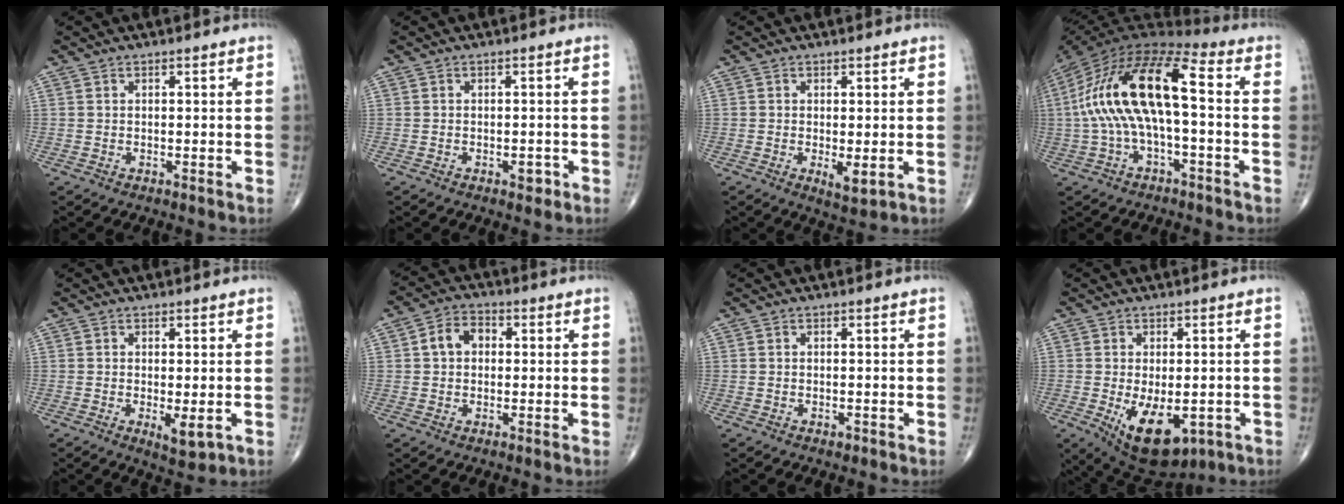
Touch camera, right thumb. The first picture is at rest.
{"total": 1.7, "force": [-0.9, 1.0, 1.1], "torque": [-0.008, 0.004, -0.011]}
{"total": 3.3, "force": [-0.6, 1.2, 3.0], "torque": [-0.048, -0.011, -0.006]}
{"total": 18.5, "force": [0.1, 7.0, 17.1], "torque": [-0.342, 0.053, -0.005]}
{"total": 3.7, "force": [-0.9, 1.3, 3.4], "torque": [-0.051, -0.012, -0.009]}
{"total": 5.7, "force": [0.7, 4.3, 3.6], "torque": [-0.054, 0.019, 0.004]}
{"total": 0.7, "force": [-0.4, 0.4, 0.4], "torque": [-0.004, 0.002, -0.005]}
{"total": 11.9, "force": [-3.6, 6.3, 9.4], "torque": [-0.133, -0.008, -0.037]}